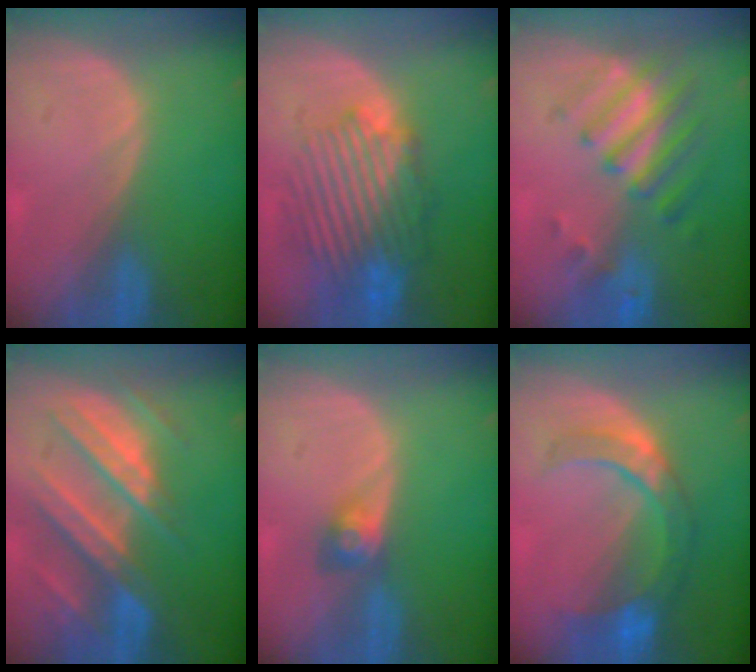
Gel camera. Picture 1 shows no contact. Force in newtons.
{"total": 9.8, "press": 9.5, "slide": 2.5}
{"total": 8.0, "press": 7.2, "slide": 3.6}
{"total": 10.4, "press": 9.2, "slide": 4.8}
{"total": 3.0, "press": 2.6, "slide": 1.5}
{"total": 8.5, "press": 7.7, "slide": 3.4}